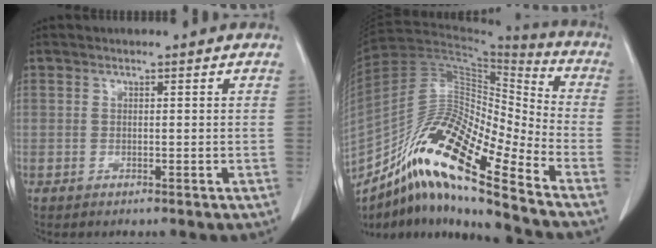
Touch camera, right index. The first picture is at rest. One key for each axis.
{"total": 19.4, "fx": -13.1, "fy": 2.5, "fz": 14.1, "tx": -0.281, "ty": 0.001, "tz": -0.237}